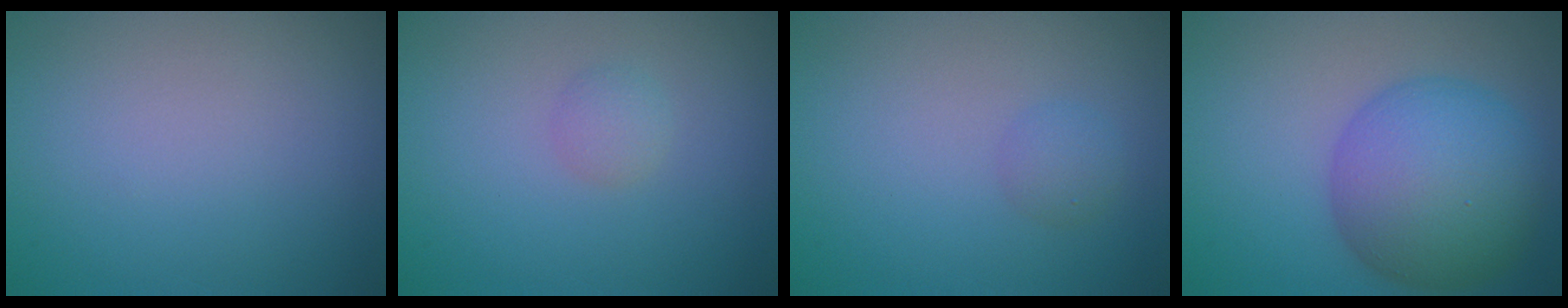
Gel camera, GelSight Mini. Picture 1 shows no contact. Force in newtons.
{"total": 1.1, "press": 1.1, "slide": 0.0}
{"total": 1.2, "press": 1.2, "slide": 0.0}
{"total": 8.8, "press": 8.8, "slide": 0.2}